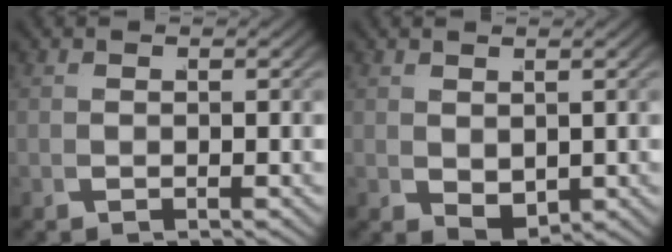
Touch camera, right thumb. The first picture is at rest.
{"total": 2.4, "force": [0.5, 1.6, 1.6], "torque": [-0.031, -0.017, 0.027]}